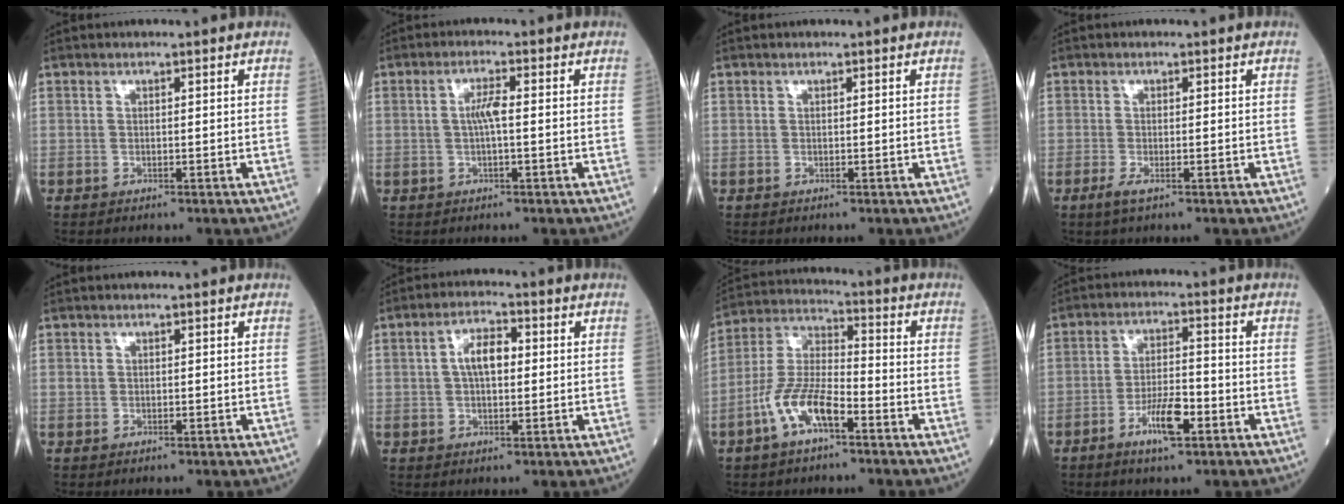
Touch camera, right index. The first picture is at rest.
{"total": 3.0, "force": [0.0, 0.4, 3.0], "torque": [-0.060, 0.005, 0.000]}
{"total": 0.0}
{"total": 1.7, "force": [-1.0, 0.3, 1.4], "torque": [-0.029, -0.004, -0.019]}
{"total": 0.5, "force": [0.1, 0.5, 0.1], "torque": [0.003, 0.005, 0.000]}
{"total": 5.3, "force": [0.6, 2.4, 4.7], "torque": [-0.090, 0.014, 0.008]}
{"total": 9.7, "force": [-4.9, 3.1, 7.8], "torque": [-0.170, 0.009, -0.097]}
{"total": 6.5, "force": [-3.3, 1.5, 5.4], "torque": [-0.102, -0.001, -0.058]}